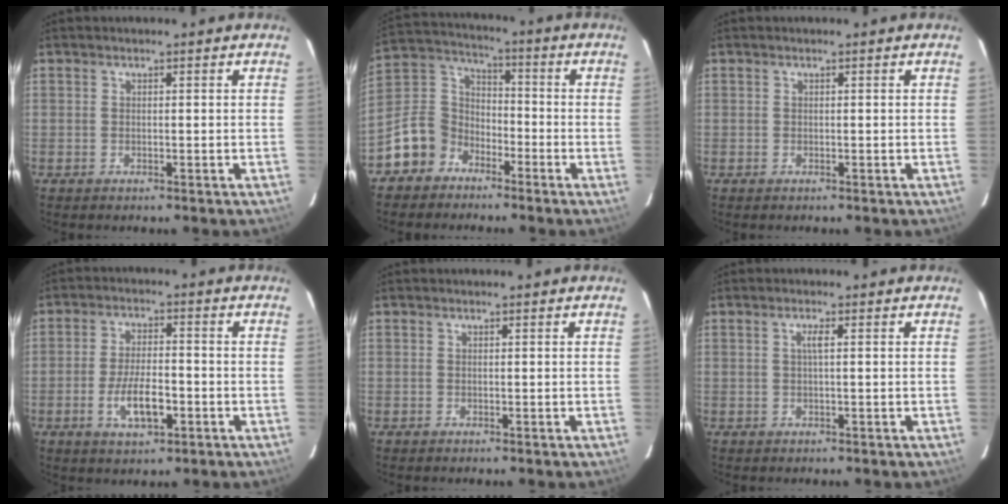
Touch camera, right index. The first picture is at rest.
{"total": 10.5, "force": [-6.5, 7.9, 2.5], "torque": [-0.072, 0.045, -0.127]}
{"total": 0.0}
{"total": 7.9, "force": [-2.9, 2.9, 6.8], "torque": [-0.136, -0.004, -0.048]}
{"total": 0.0}
{"total": 1.4, "force": [0.2, -0.1, 1.4], "torque": [-0.026, 0.001, 0.002]}